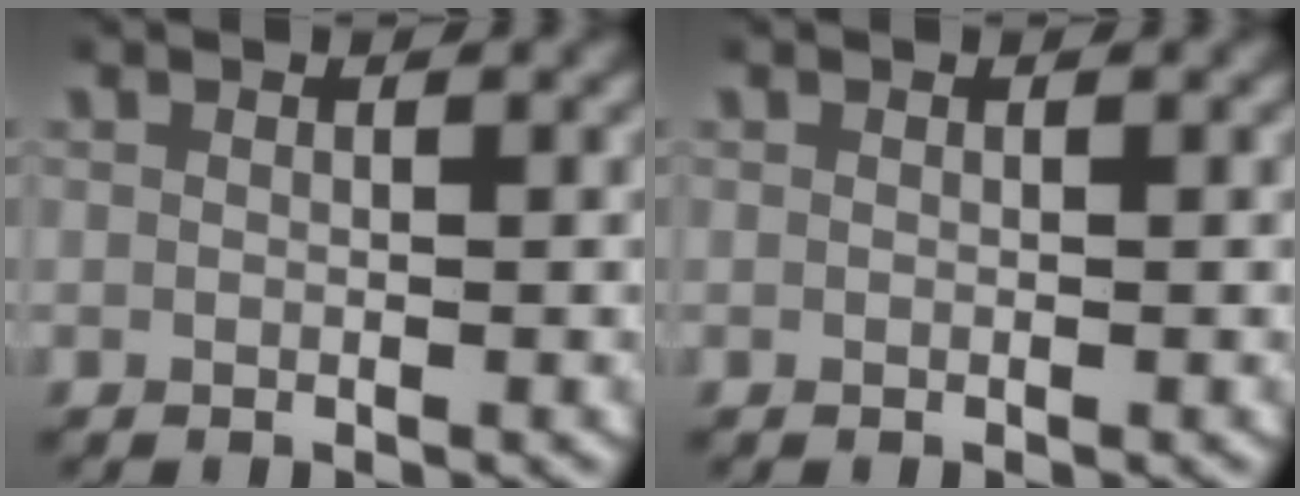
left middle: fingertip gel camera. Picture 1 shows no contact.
{"total": 0.0}